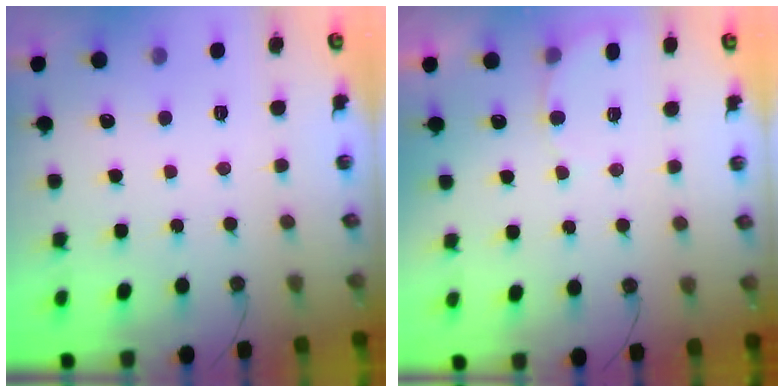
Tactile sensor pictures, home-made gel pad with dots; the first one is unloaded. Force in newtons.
{"total": 5.9, "press": 5.8, "slide": 1.2}